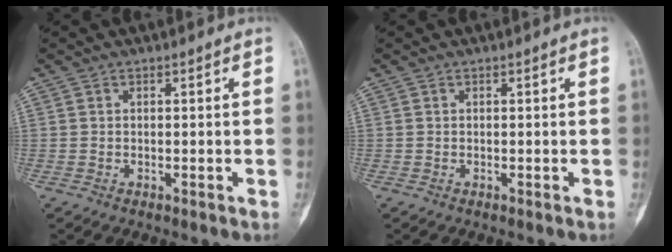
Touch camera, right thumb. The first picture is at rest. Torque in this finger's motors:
{"motor_torque": [0.13, 0.13, 0.03, -0.12, 0.07]}